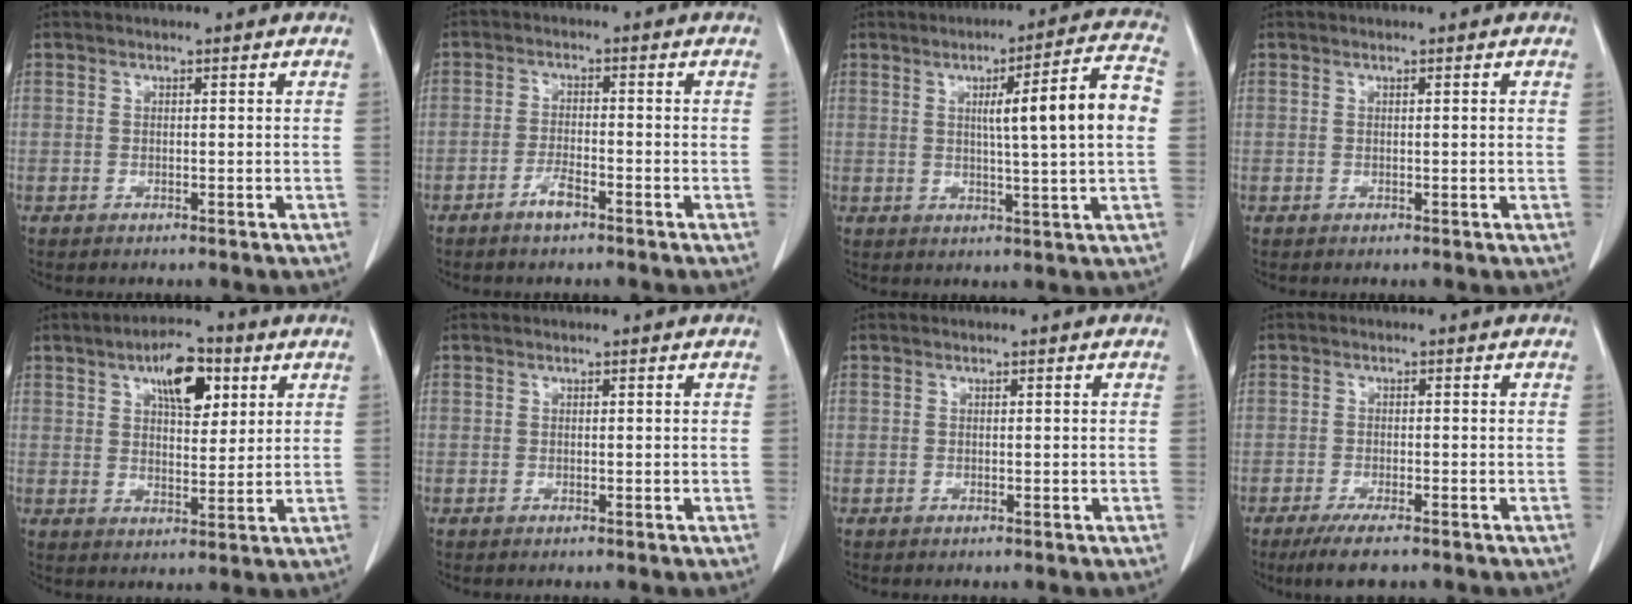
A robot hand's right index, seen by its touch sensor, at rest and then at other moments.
{"total": 3.1, "force": [-2.1, 0.6, 2.1], "torque": [-0.038, 0.001, -0.039]}
{"total": 12.0, "force": [1.4, -0.3, 11.9], "torque": [-0.170, 0.014, 0.019]}
{"total": 0.7, "force": [0.2, 0.0, 0.7], "torque": [-0.011, 0.001, 0.003]}
{"total": 8.4, "force": [3.9, 3.4, 6.7], "torque": [-0.107, 0.010, 0.064]}
{"total": 0.0}
{"total": 0.0}
{"total": 4.7, "force": [-3.4, 1.1, 3.0], "torque": [-0.054, -0.008, -0.056]}